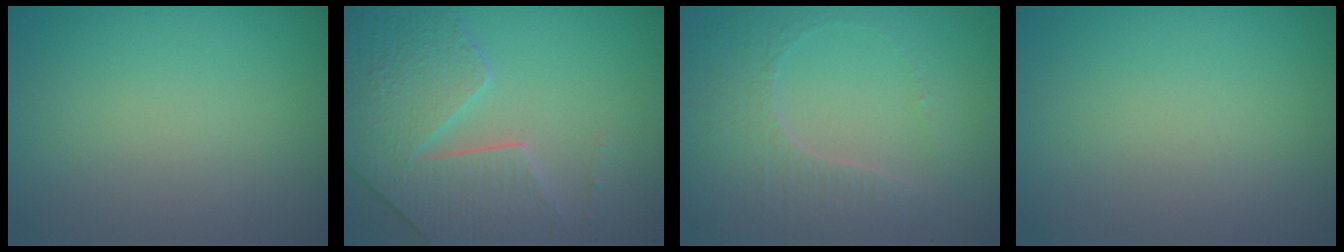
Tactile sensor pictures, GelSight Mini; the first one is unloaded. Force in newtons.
{"total": 6.0, "press": 5.3, "slide": 2.9}
{"total": 3.3, "press": 3.2, "slide": 0.9}
{"total": 0.0}